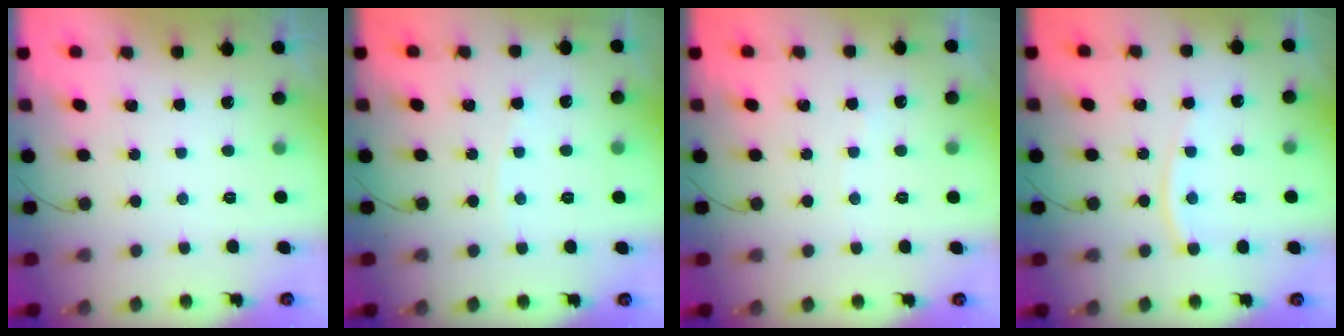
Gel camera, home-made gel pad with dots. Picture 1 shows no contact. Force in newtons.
{"total": 2.6, "press": 2.6, "slide": 0.2}
{"total": 2.4, "press": 2.3, "slide": 0.3}
{"total": 6.6, "press": 6.6, "slide": 0.9}